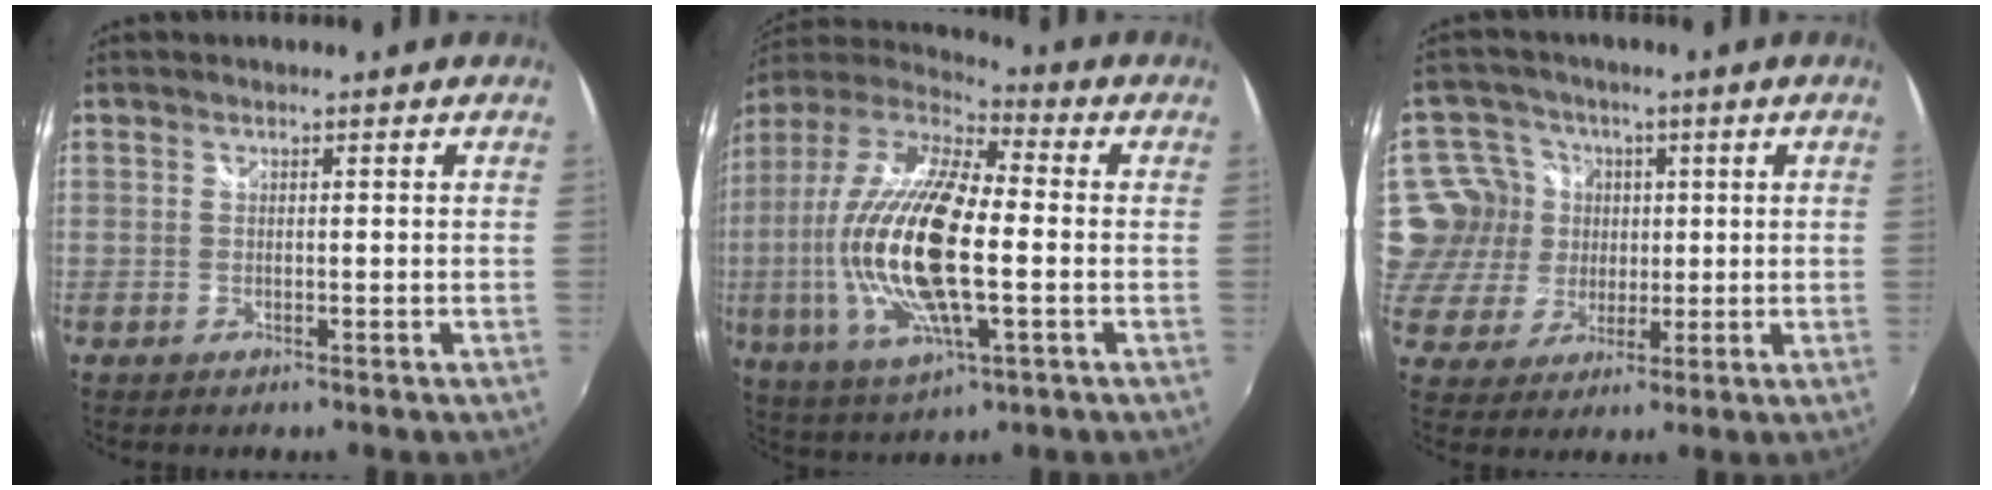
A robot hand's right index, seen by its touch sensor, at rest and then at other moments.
{"total": 22.5, "force": [-1.9, 7.5, 21.1], "torque": [-0.420, -0.010, -0.044]}
{"total": 10.9, "force": [2.4, 10.6, 1.4], "torque": [-0.062, 0.021, 0.044]}